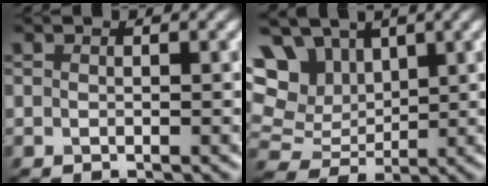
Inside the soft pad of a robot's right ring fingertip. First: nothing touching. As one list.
[{"total": 11.5, "force": [4.9, 8.4, 6.2], "torque": [-0.122, 0.024, 0.078]}]